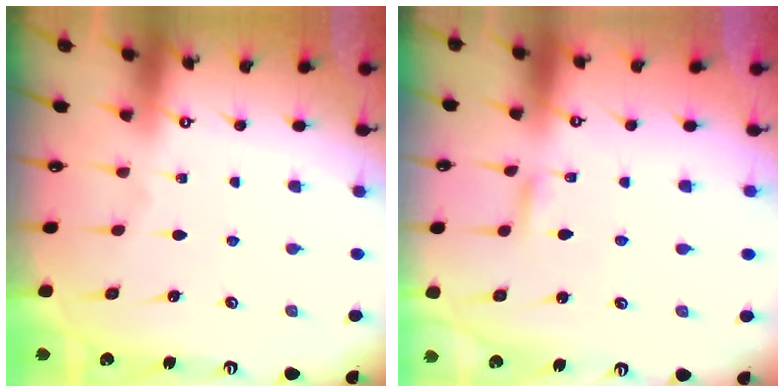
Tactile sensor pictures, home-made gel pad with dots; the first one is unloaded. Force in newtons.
{"total": 2.0, "press": 2.0, "slide": 0.1}